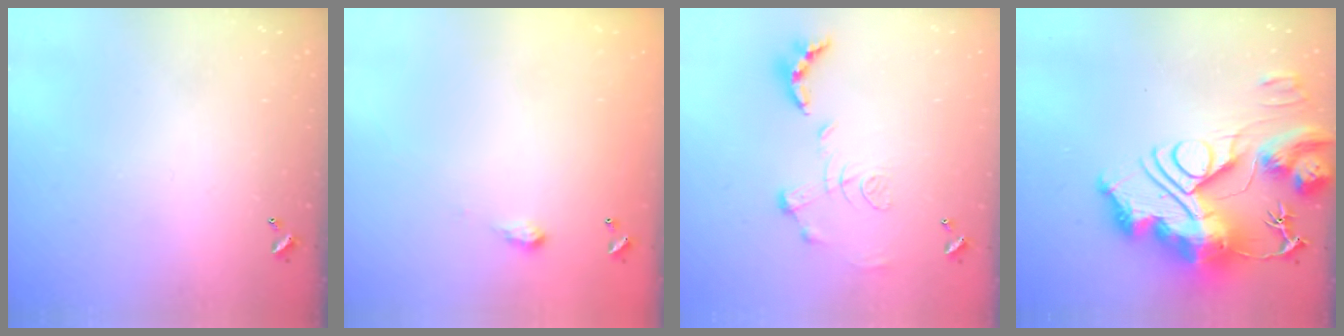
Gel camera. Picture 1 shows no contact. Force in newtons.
{"total": 2.0, "press": 2.0, "slide": 0.3}
{"total": 1.2, "press": 0.4, "slide": 1.1}
{"total": 0.5, "press": 0.5, "slide": 0.0}